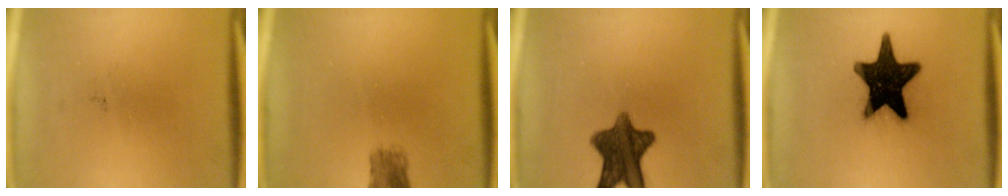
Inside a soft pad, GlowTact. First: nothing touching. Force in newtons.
{"total": 2.9}
{"total": 10.4}
{"total": 19.1}